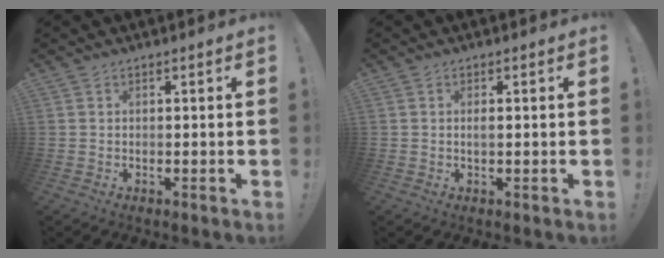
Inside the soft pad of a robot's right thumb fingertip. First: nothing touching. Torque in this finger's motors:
{"motor_torque": [-0.21, -0.06, 0.10, -0.08, 0.04]}